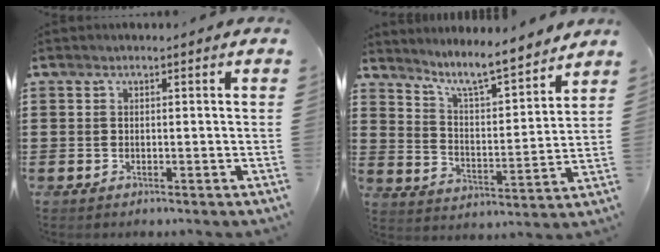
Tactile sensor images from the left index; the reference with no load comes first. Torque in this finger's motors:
{"motor_torque": [0.36, -0.35, 0.44, 0.14]}